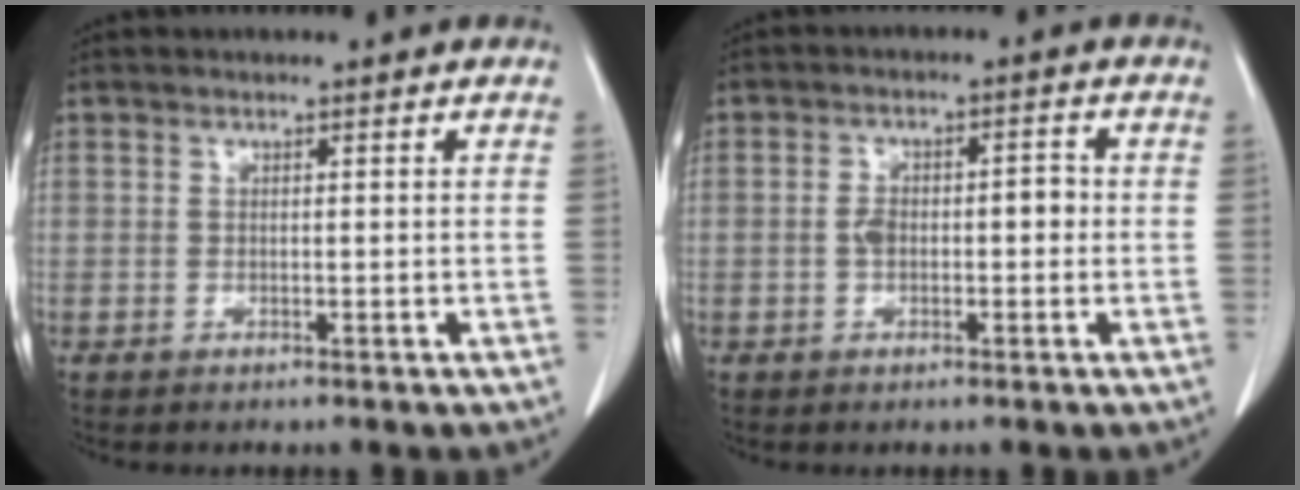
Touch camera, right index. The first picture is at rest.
{"total": 4.2, "force": [-0.4, 2.3, 3.5], "torque": [-0.062, 0.025, -0.005]}